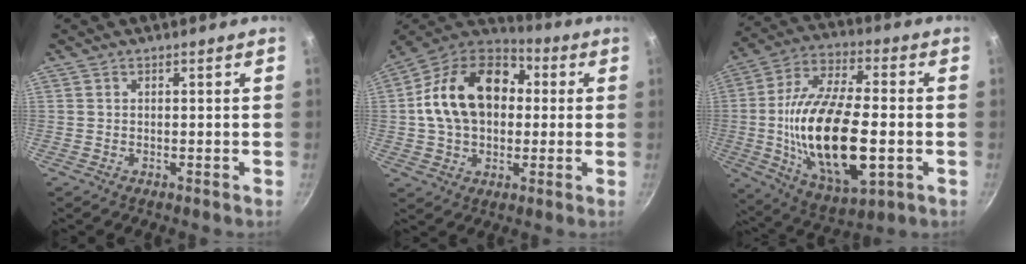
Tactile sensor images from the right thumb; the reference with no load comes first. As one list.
[{"total": 20.5, "force": [2.3, 14.6, 14.3], "torque": [-0.225, 0.038, 0.024]}, {"total": 24.4, "force": [-3.3, 10.9, 21.6], "torque": [-0.398, 0.013, -0.055]}]